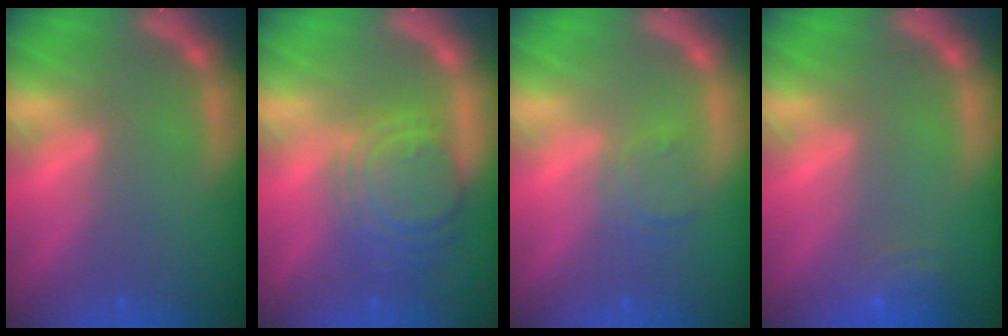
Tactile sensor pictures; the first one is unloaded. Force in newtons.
{"total": 7.6}
{"total": 2.4}
{"total": 3.5}